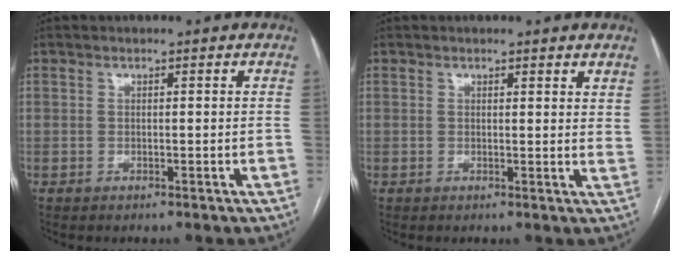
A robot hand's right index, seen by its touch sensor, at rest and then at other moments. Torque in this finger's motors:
{"motor_torque": [-0.01, 0.13, 0.03, 0.00]}